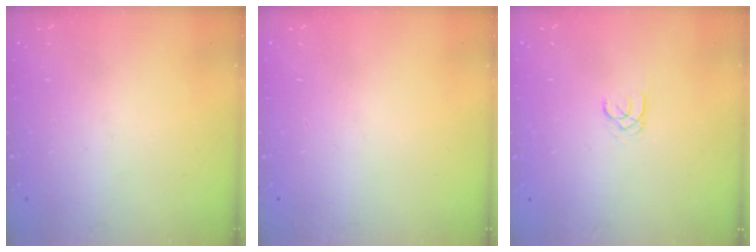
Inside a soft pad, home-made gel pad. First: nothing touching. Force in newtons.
{"total": 0.0}
{"total": 1.8, "press": 1.7, "slide": 0.2}